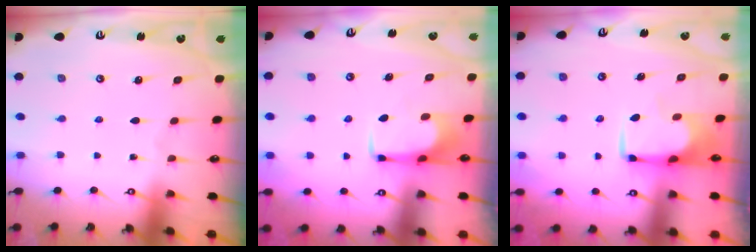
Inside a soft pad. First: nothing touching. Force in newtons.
{"total": 1.5, "press": 1.4, "slide": 0.5}
{"total": 0.6, "press": 0.6, "slide": 0.2}